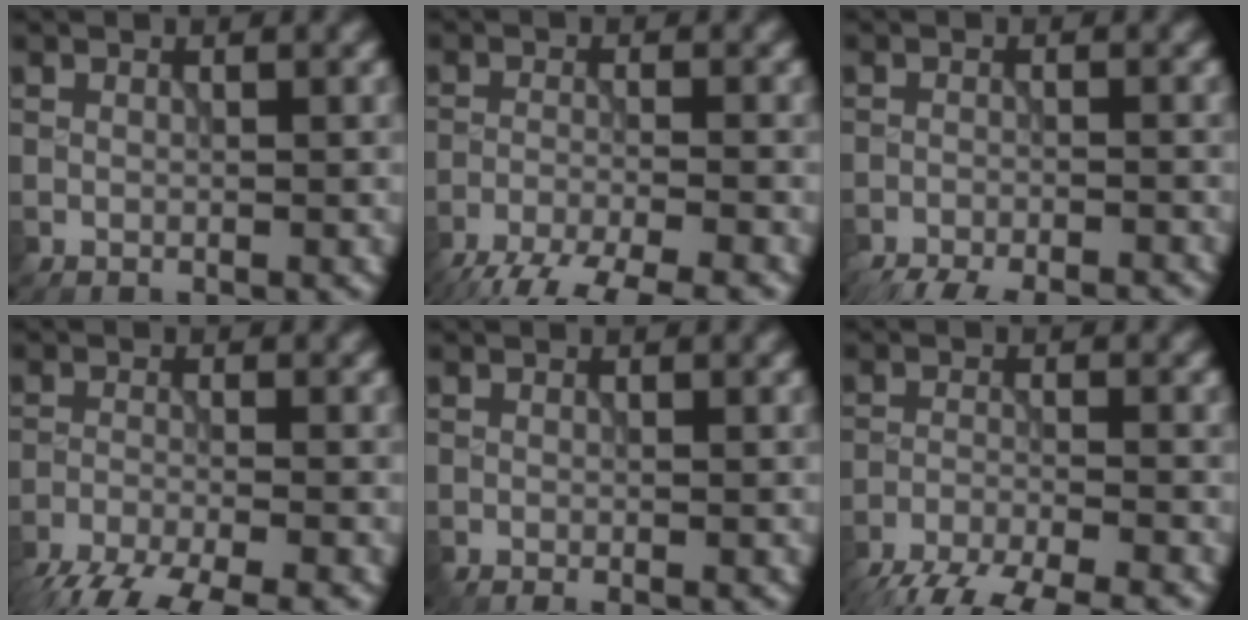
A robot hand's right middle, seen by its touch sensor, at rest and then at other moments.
{"total": 9.3, "force": [-8.1, 1.9, 4.2], "torque": [-0.079, -0.030, -0.126]}
{"total": 9.1, "force": [-8.3, 2.1, 3.0], "torque": [-0.045, -0.022, -0.118]}
{"total": 9.6, "force": [-7.9, 2.4, 4.8], "torque": [-0.093, -0.037, -0.129]}
{"total": 1.4, "force": [-1.0, 0.3, 0.9], "torque": [-0.005, -0.005, -0.013]}
{"total": 9.5, "force": [-8.4, 2.1, 3.9], "torque": [-0.072, -0.028, -0.132]}